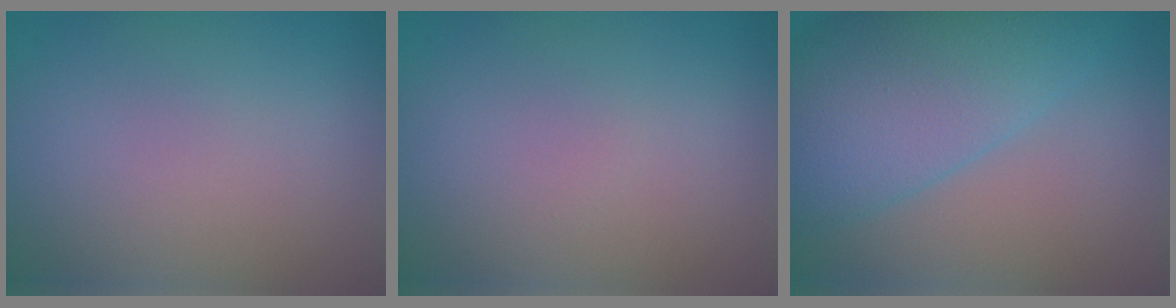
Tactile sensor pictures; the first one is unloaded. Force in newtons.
{"total": 0.0}
{"total": 10.1, "press": 10.1, "slide": 0.3}